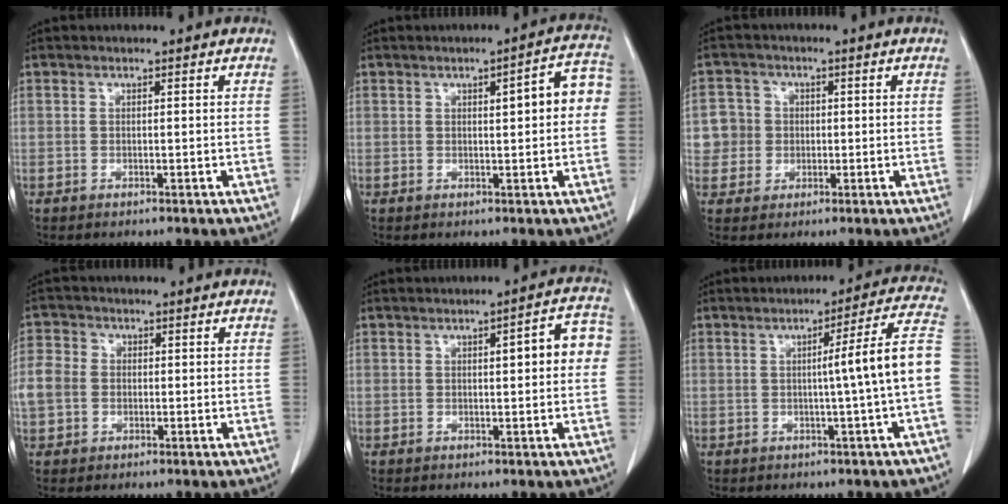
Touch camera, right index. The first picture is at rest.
{"total": 6.2, "force": [0.8, 1.3, 6.0], "torque": [-0.072, 0.023, 0.007]}
{"total": 5.2, "force": [0.2, 5.2, 0.3], "torque": [0.000, 0.017, 0.007]}
{"total": 5.2, "force": [-0.4, 4.6, 2.5], "torque": [-0.065, 0.018, -0.010]}
{"total": 6.7, "force": [1.0, 2.2, 6.2], "torque": [-0.067, 0.027, 0.008]}
{"total": 9.6, "force": [-0.8, -1.6, 9.5], "torque": [-0.120, 0.017, -0.014]}